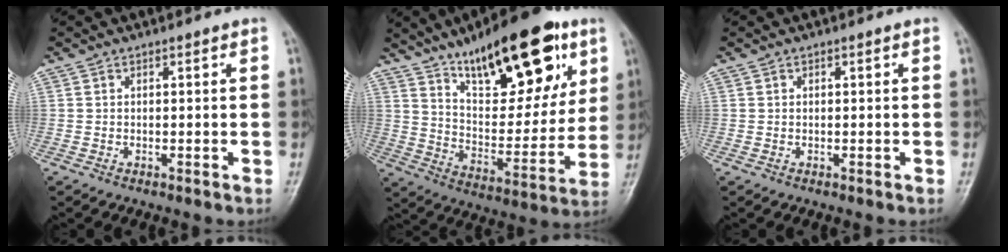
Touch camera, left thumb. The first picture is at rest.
{"total": 24.9, "force": [14.3, 9.8, 18.0], "torque": [-0.222, -0.050, 0.231]}
{"total": 0.0}